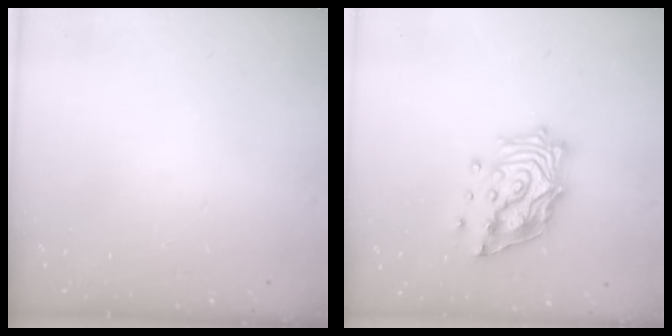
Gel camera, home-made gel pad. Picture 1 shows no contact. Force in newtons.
{"total": 17.0, "press": 16.8, "slide": 2.2}